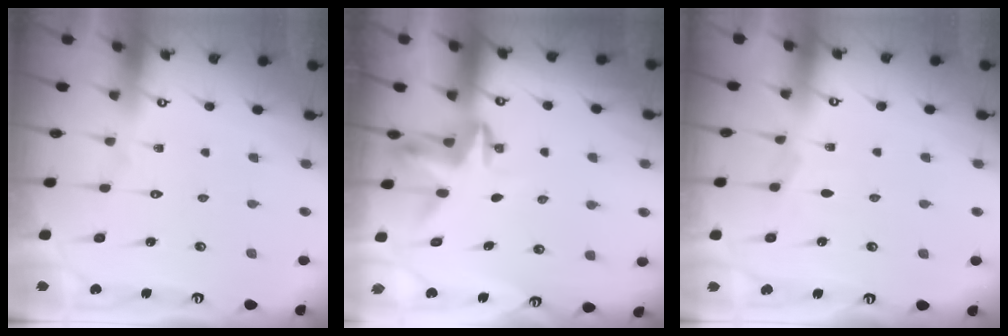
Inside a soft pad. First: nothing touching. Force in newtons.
{"total": 4.0, "press": 3.9, "slide": 0.3}
{"total": 2.3, "press": 2.2, "slide": 0.4}